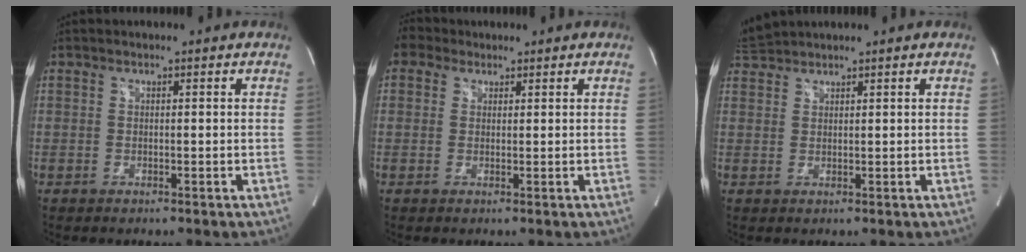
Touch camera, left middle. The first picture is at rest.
{"total": 1.9, "force": [1.5, 1.2, -0.3], "torque": [0.006, 0.016, 0.026]}
{"total": 2.6, "force": [2.6, -0.3, -0.2], "torque": [-0.008, 0.017, 0.060]}